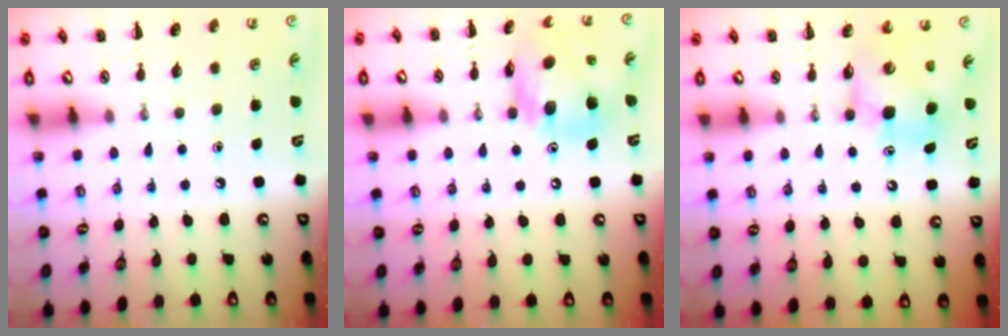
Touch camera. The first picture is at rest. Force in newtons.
{"total": 14.1, "press": 13.5, "slide": 4.0}
{"total": 8.0, "press": 7.8, "slide": 2.0}